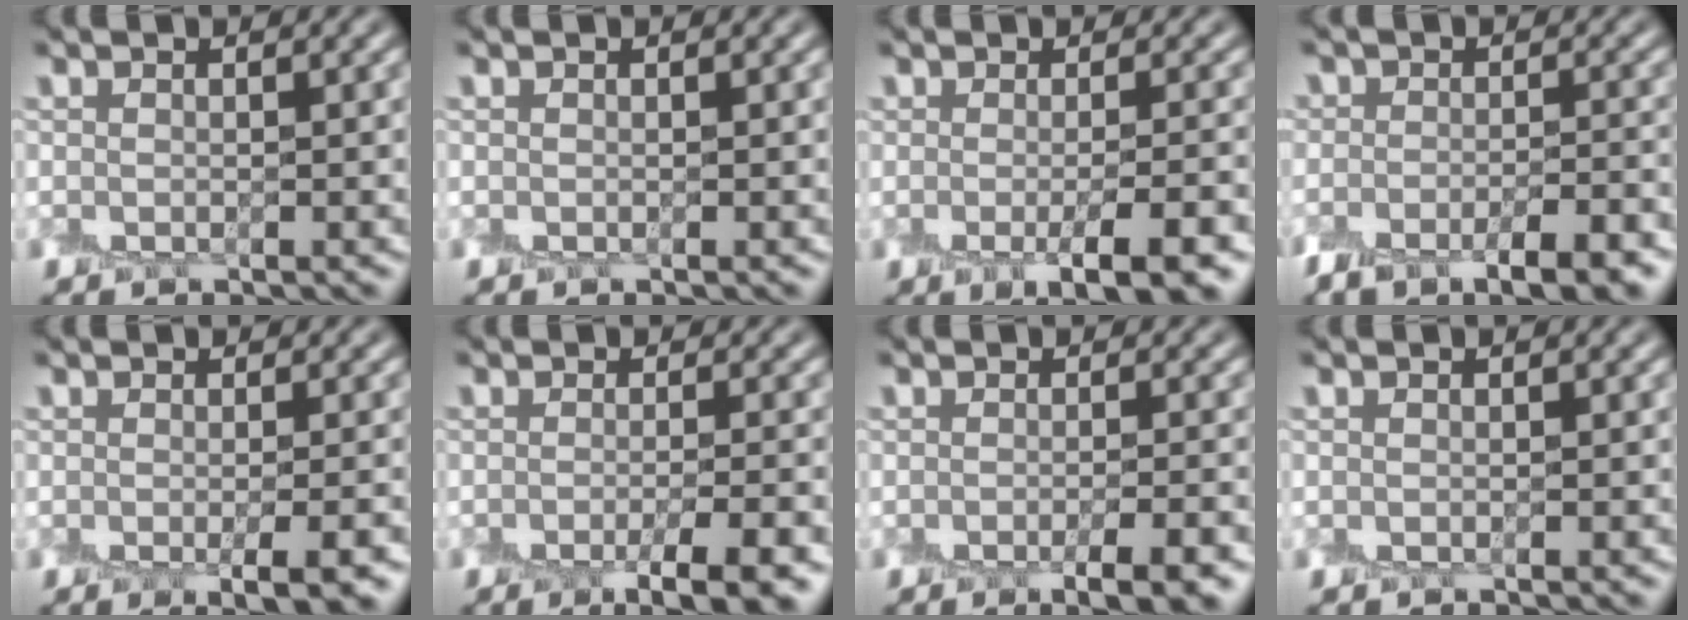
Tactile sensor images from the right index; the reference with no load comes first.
{"total": 0.0}
{"total": 4.6, "force": [-1.8, 1.1, 4.1], "torque": [-0.059, -0.008, -0.017]}
{"total": 6.9, "force": [-4.5, 3.1, 4.3], "torque": [-0.051, -0.004, -0.066]}
{"total": 3.9, "force": [-1.3, 1.0, 3.5], "torque": [-0.035, -0.009, -0.005]}
{"total": 5.3, "force": [-2.9, 1.0, 4.3], "torque": [-0.051, -0.010, -0.035]}
{"total": 3.9, "force": [-2.3, 0.7, 3.2], "torque": [-0.039, -0.007, -0.026]}
{"total": 0.0}